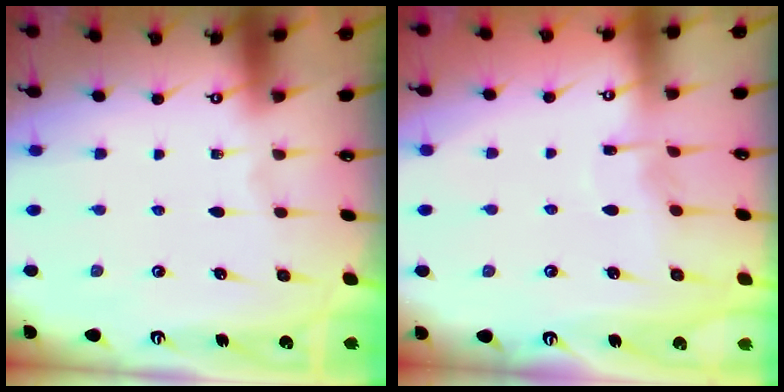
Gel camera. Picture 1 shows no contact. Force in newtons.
{"total": 3.7, "press": 3.7, "slide": 0.4}